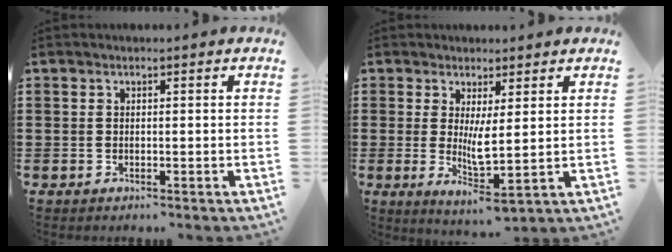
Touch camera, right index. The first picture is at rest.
{"total": 4.4, "force": [1.4, 0.5, 4.2], "torque": [-0.067, -0.022, 0.023]}